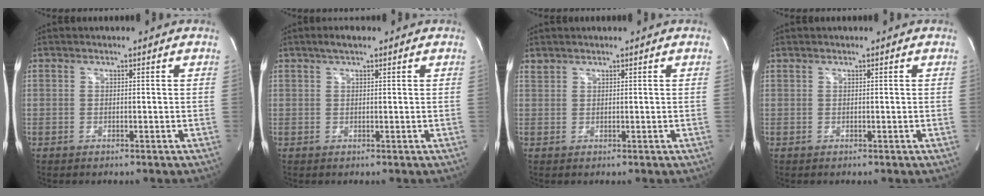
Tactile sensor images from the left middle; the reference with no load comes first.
{"total": 2.3, "force": [1.6, 0.5, 1.6], "torque": [-0.034, 0.012, 0.026]}
{"total": 0.9, "force": [0.9, 0.2, 0.0], "torque": [-0.006, 0.007, 0.022]}
{"total": 0.0}